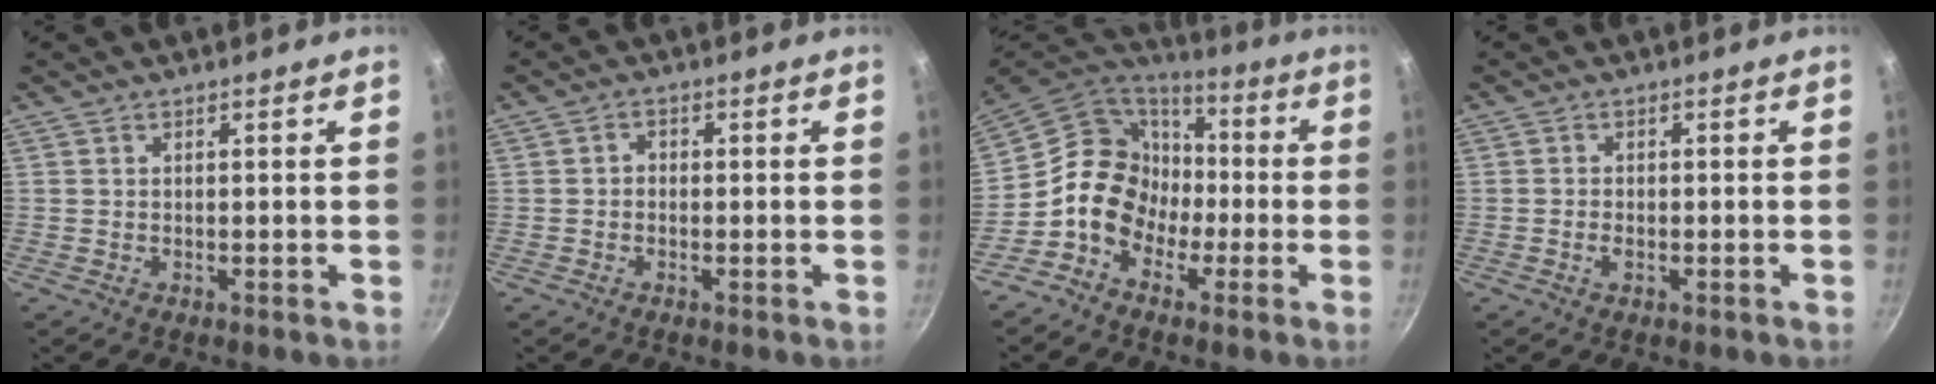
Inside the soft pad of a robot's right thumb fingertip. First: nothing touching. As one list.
[{"total": 1.5, "force": [-0.3, 1.3, 0.8], "torque": [-0.012, 0.009, -0.008]}, {"total": 15.3, "force": [-3.1, 13.1, 7.3], "torque": [-0.084, 0.061, -0.067]}, {"total": 1.3, "force": [-0.5, 0.9, 0.9], "torque": [-0.024, 0.004, -0.013]}]